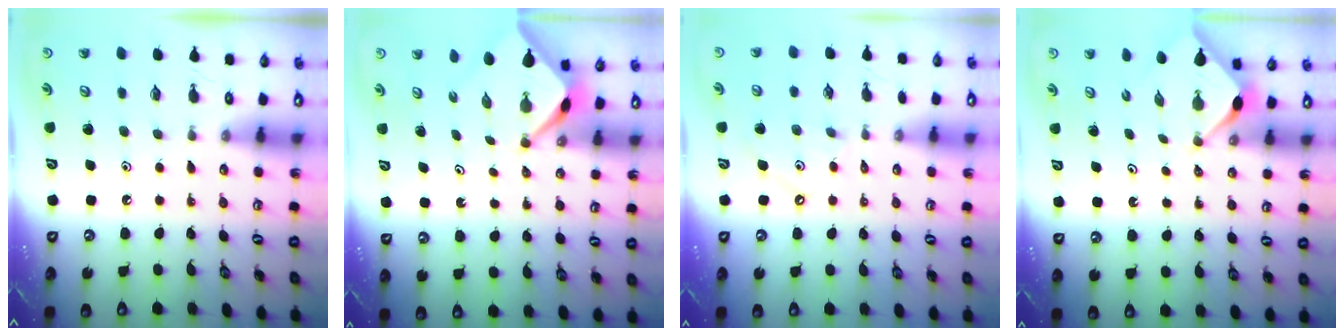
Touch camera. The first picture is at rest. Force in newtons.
{"total": 2.8, "press": 2.8, "slide": 0.3}
{"total": 5.5, "press": 5.4, "slide": 0.6}
{"total": 3.0, "press": 3.0, "slide": 0.3}